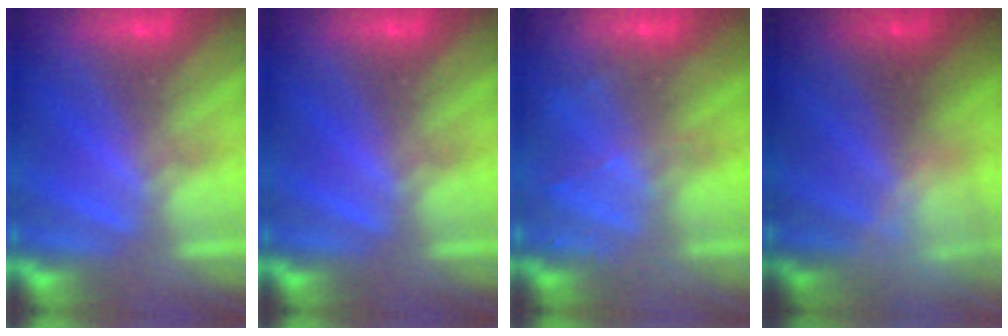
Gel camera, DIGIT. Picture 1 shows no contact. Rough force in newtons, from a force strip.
{"total": 0.0}
{"total": 2.2}
{"total": 2.3}